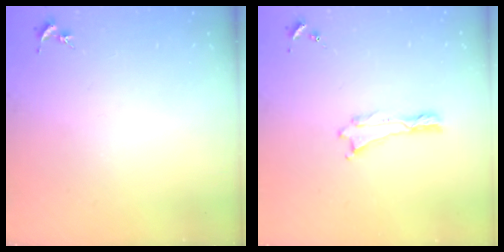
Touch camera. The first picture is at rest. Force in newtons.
{"total": 0.0}